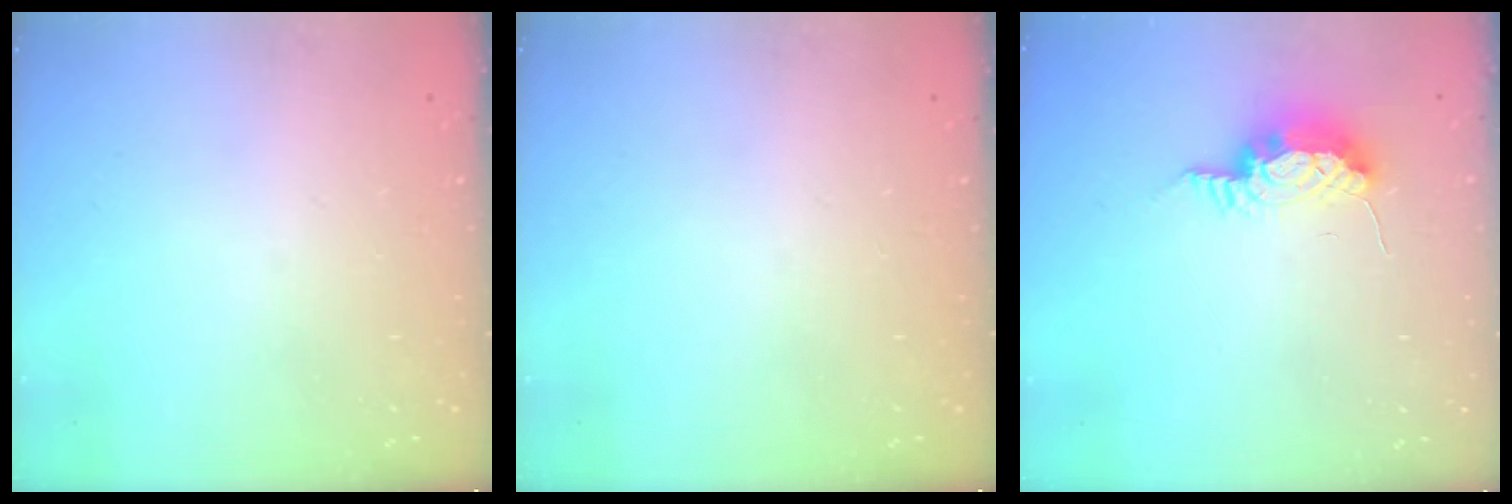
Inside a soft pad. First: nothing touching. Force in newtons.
{"total": 0.0}
{"total": 9.1, "press": 9.0, "slide": 1.1}